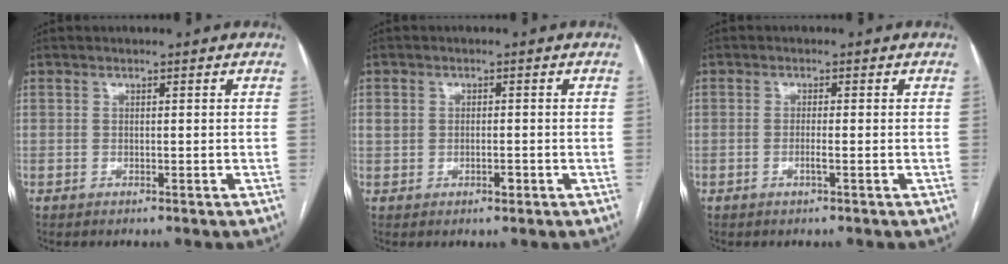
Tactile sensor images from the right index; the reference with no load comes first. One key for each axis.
{"total": 2.6, "fx": -0.4, "fy": 1.8, "fz": 1.9, "tx": -0.036, "ty": 0.013, "tz": 0.003}
{"total": 1.3, "fx": -0.5, "fy": -0.1, "fz": 1.2, "tx": -0.025, "ty": 0.000, "tz": -0.007}